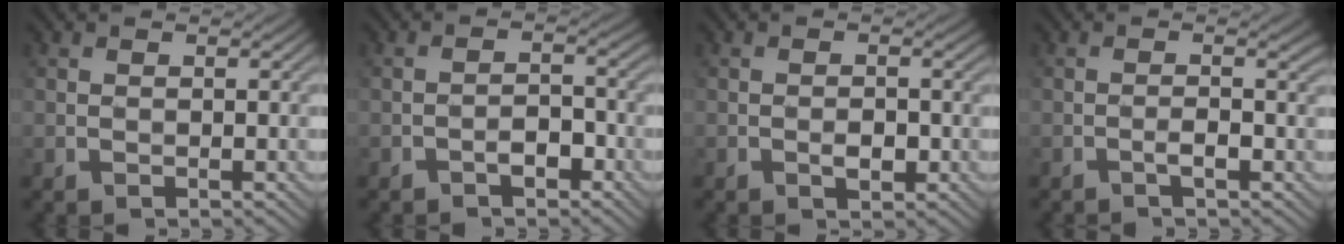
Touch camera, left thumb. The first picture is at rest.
{"total": 2.5, "force": [-1.8, 1.0, 1.3], "torque": [-0.020, 0.009, -0.031]}
{"total": 1.8, "force": [-0.8, 0.9, 1.4], "torque": [-0.022, 0.002, -0.011]}
{"total": 2.0, "force": [-0.9, -0.1, 1.8], "torque": [-0.035, 0.009, -0.018]}